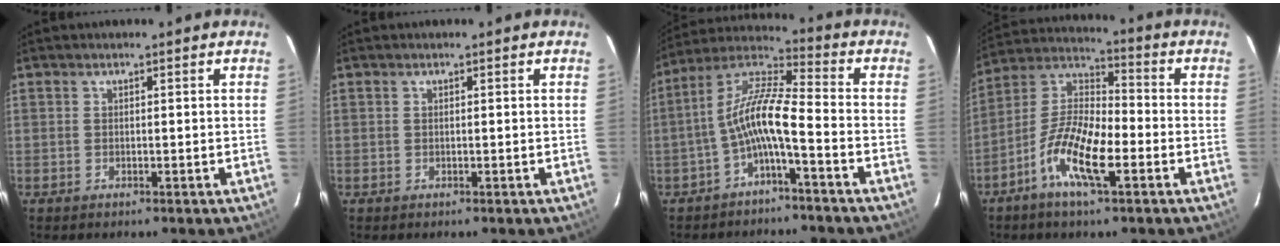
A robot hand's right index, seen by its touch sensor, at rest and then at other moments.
{"total": 0.0}
{"total": 9.7, "force": [-3.5, 1.5, 9.0], "torque": [-0.198, 0.018, -0.070]}
{"total": 12.9, "force": [-5.7, 3.9, 10.9], "torque": [-0.221, 0.003, -0.118]}